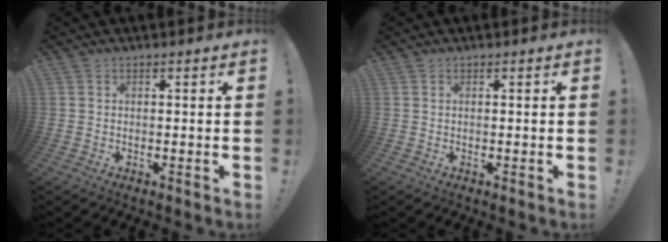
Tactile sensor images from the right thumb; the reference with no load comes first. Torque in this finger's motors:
{"motor_torque": [0.18, 0.00, -0.10, 0.04, -0.01]}